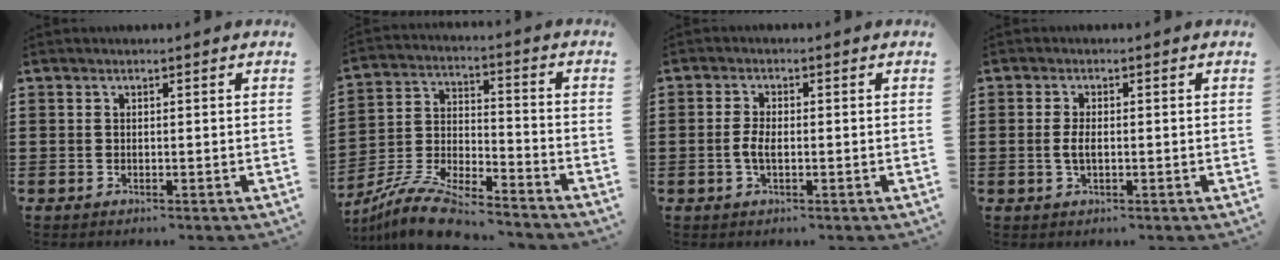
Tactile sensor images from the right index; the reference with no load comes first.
{"total": 9.3, "force": [-8.5, 1.0, 3.5], "torque": [-0.081, 0.011, -0.171]}
{"total": 2.8, "force": [-0.6, 1.2, 2.4], "torque": [-0.066, -0.005, -0.018]}
{"total": 2.4, "force": [-0.3, 1.1, 2.1], "torque": [-0.055, -0.003, -0.010]}